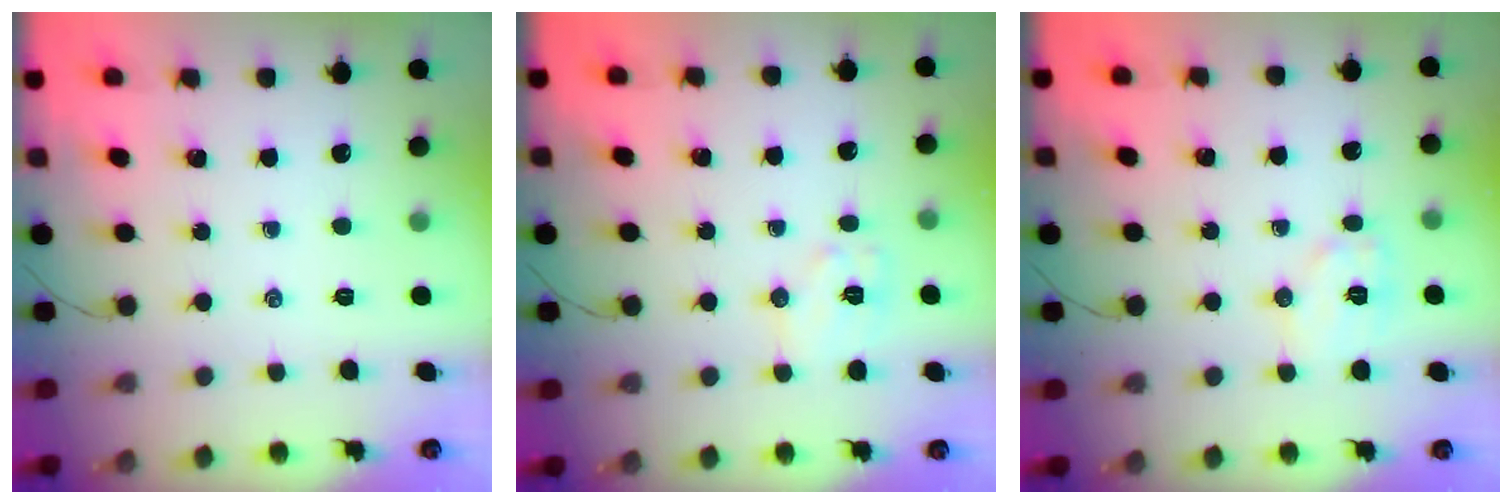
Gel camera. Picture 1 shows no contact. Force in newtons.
{"total": 6.7, "press": 6.7, "slide": 0.7}
{"total": 7.5, "press": 7.5, "slide": 0.6}